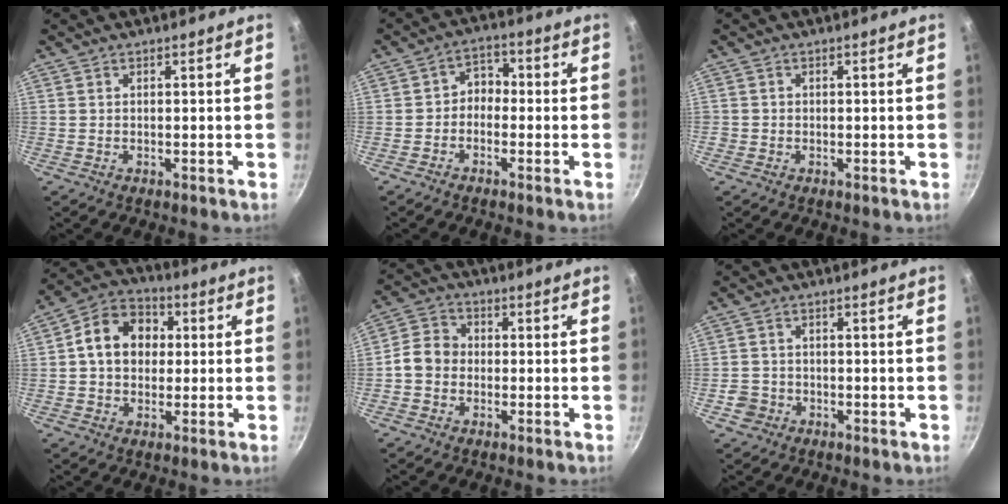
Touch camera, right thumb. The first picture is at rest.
{"total": 4.1, "force": [-1.2, 3.3, 2.2], "torque": [-0.010, 0.026, -0.032]}
{"total": 1.1, "force": [-0.4, 1.0, 0.2], "torque": [-0.002, 0.002, -0.007]}
{"total": 11.8, "force": [1.3, 9.4, 7.0], "torque": [-0.085, 0.023, 0.004]}
{"total": 6.4, "force": [-0.8, 5.5, 3.2], "torque": [-0.031, 0.018, -0.032]}
{"total": 3.2, "force": [-1.4, 2.9, 0.7], "torque": [-0.002, 0.021, -0.020]}